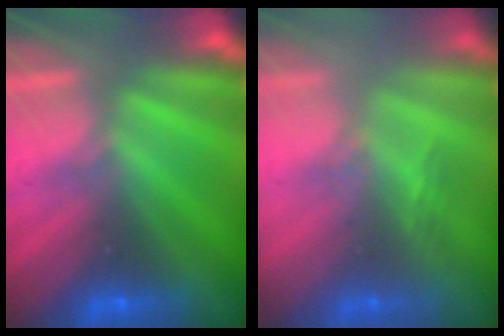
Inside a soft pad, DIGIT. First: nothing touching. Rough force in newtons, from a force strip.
{"total": 2.9}